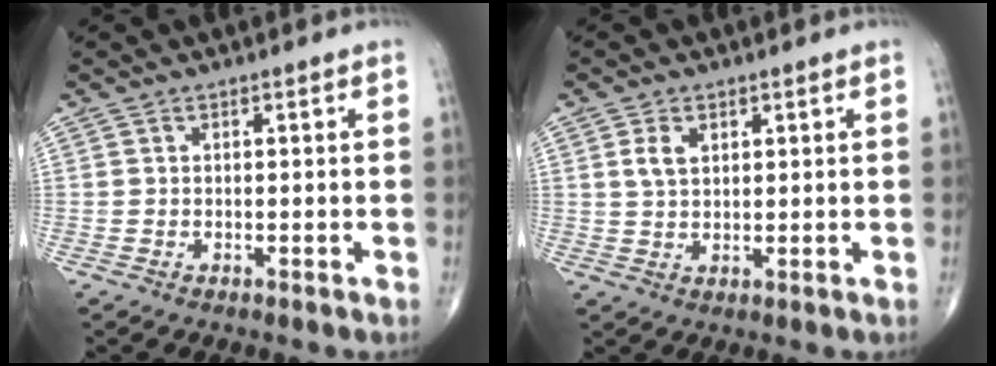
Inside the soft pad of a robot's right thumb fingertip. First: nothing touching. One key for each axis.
{"total": 3.7, "fx": 1.5, "fy": 2.3, "fz": 2.5, "tx": -0.044, "ty": -0.004, "tz": 0.031}